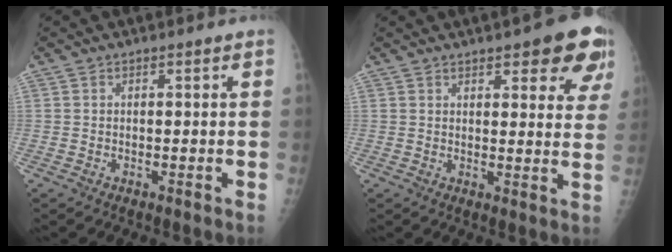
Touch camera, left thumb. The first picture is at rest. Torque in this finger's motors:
{"motor_torque": [-0.03, 0.43, 0.05, -0.14, 0.08]}